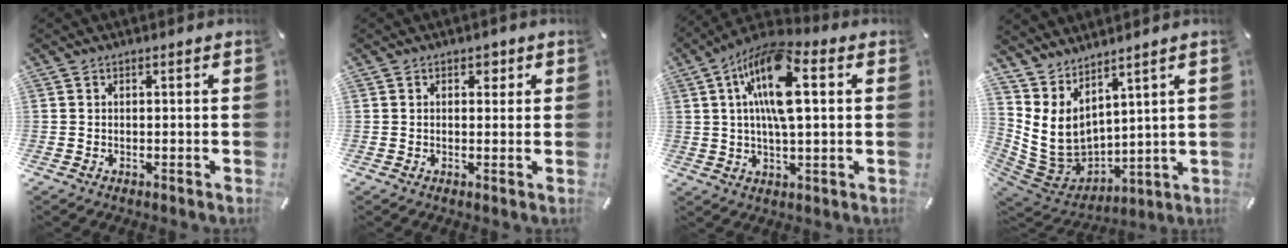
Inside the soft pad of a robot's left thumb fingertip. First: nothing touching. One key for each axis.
{"total": 2.0, "fx": 0.8, "fy": 1.6, "fz": 0.8, "tx": 0.006, "ty": -0.002, "tz": 0.007}
{"total": 14.6, "fx": 4.1, "fy": 5.8, "fz": 12.8, "tx": -0.248, "ty": -0.004, "tz": 0.067}
{"total": 10.1, "fx": 5.1, "fy": 7.6, "fz": 4.3, "tx": -0.102, "ty": -0.048, "tz": 0.112}